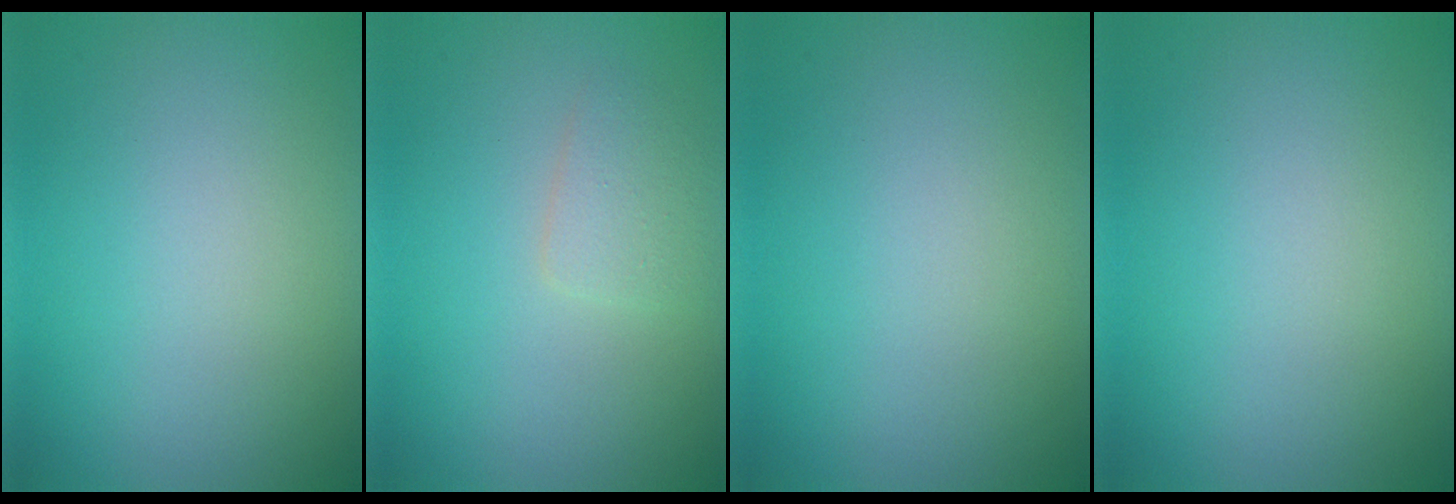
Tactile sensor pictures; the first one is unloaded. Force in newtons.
{"total": 1.5, "press": 1.5, "slide": 0.1}
{"total": 0.0}
{"total": 0.0}